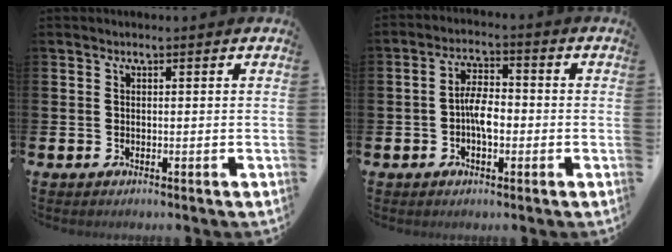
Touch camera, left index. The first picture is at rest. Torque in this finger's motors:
{"motor_torque": [0.26, 0.00, 0.20, 0.13]}